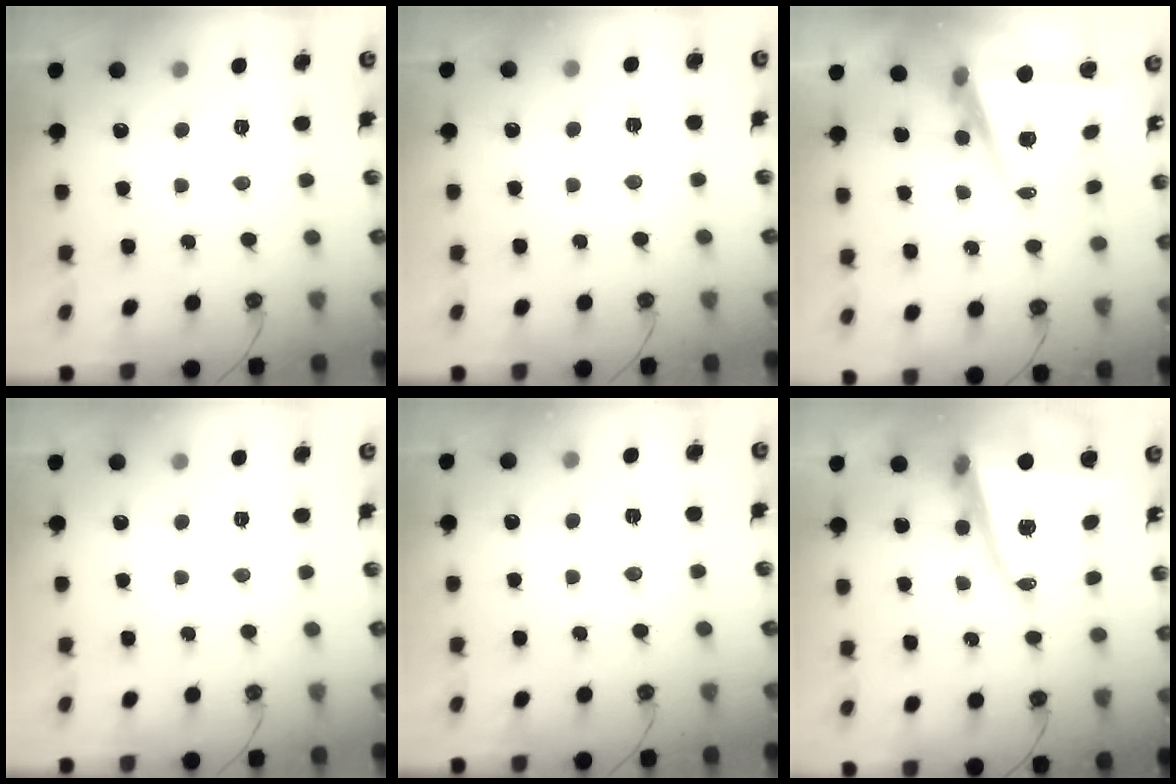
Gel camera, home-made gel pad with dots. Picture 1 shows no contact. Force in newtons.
{"total": 2.6, "press": 2.5, "slide": 0.8}
{"total": 7.3, "press": 5.9, "slide": 4.2}
{"total": 0.0}
{"total": 6.8, "press": 5.1, "slide": 4.5}
{"total": 13.3, "press": 12.9, "slide": 3.2}